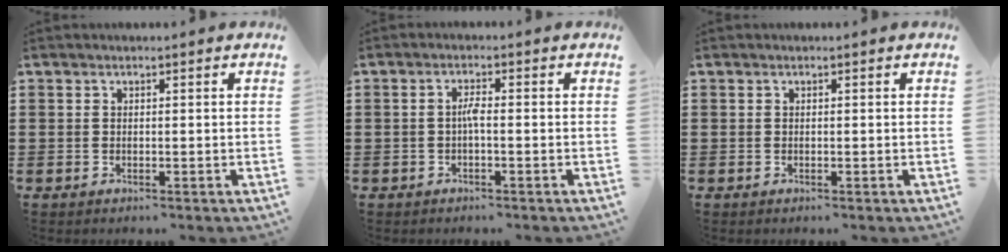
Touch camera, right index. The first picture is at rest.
{"total": 1.9, "force": [-0.4, 0.3, 1.9], "torque": [-0.038, 0.002, -0.008]}
{"total": 0.0}